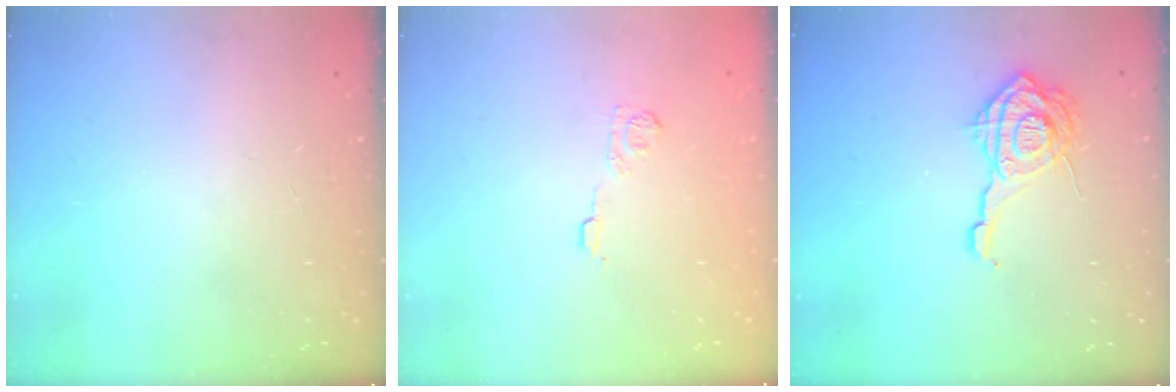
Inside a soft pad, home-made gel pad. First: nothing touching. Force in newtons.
{"total": 7.0, "press": 6.9, "slide": 1.4}
{"total": 13.5, "press": 13.4, "slide": 1.6}